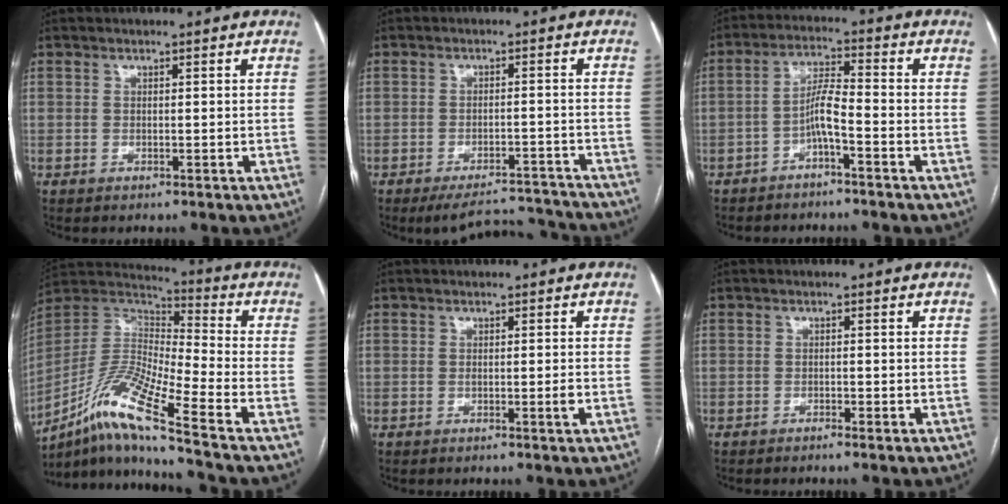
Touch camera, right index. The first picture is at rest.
{"total": 9.1, "force": [-8.9, 1.7, 0.8], "torque": [0.004, 0.019, -0.119]}
{"total": 4.9, "force": [-2.4, 0.4, 4.3], "torque": [-0.083, 0.013, -0.048]}
{"total": 15.2, "force": [-9.2, 0.1, 12.1], "torque": [-0.256, -0.003, -0.170]}
{"total": 1.2, "force": [-0.4, -0.2, 1.1], "torque": [-0.020, -0.003, -0.006]}
{"total": 0.8, "force": [-0.7, -0.1, 0.5], "torque": [-0.011, 0.001, -0.012]}